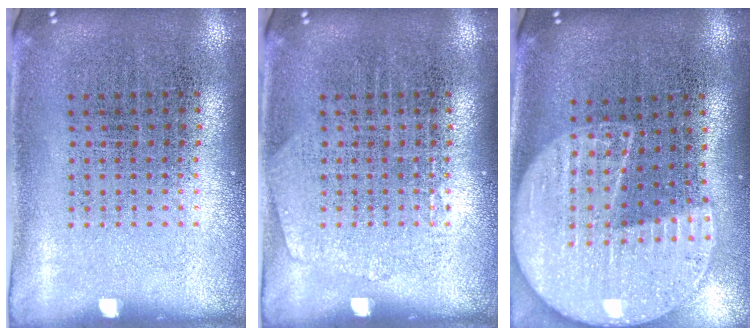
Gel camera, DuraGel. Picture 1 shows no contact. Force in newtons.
{"total": 0.9, "press": 0.9, "slide": 0.0}
{"total": 2.3, "press": 2.0, "slide": 1.1}